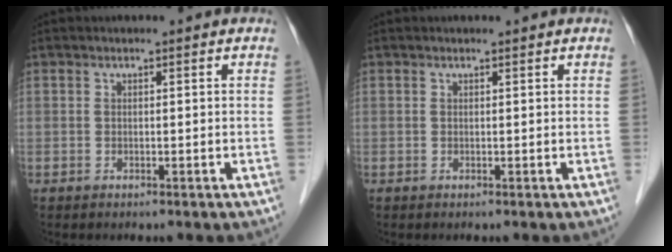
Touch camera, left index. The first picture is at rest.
{"total": 0.0}